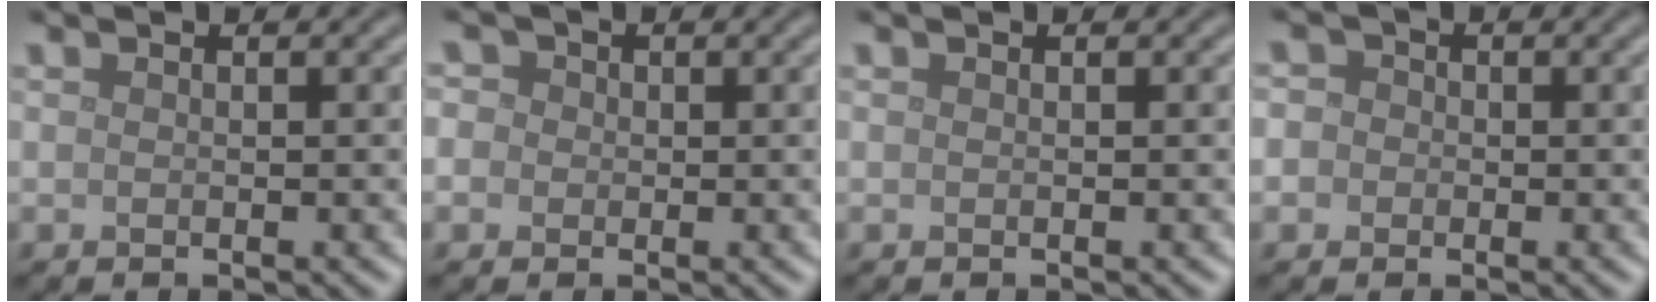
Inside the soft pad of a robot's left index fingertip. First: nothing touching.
{"total": 3.6, "force": [0.9, 3.1, 1.4], "torque": [-0.007, 0.027, -0.017]}
{"total": 0.0}
{"total": 3.4, "force": [0.4, 3.1, 1.3], "torque": [0.006, 0.027, -0.033]}